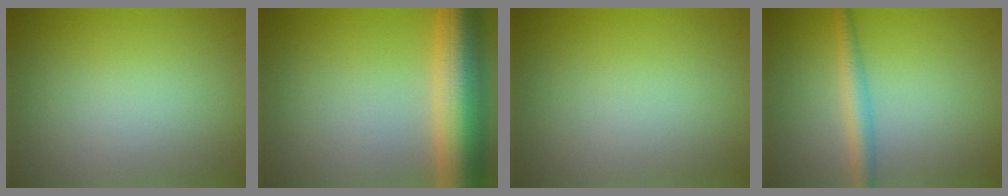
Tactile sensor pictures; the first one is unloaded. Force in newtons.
{"total": 9.5, "press": 9.5, "slide": 0.3}
{"total": 0.0}
{"total": 2.4, "press": 2.4, "slide": 0.0}